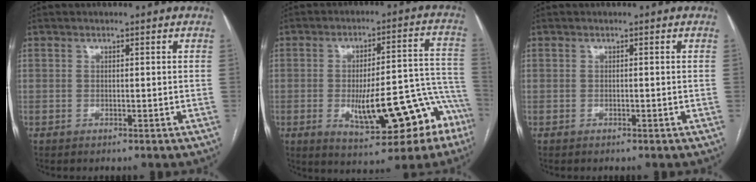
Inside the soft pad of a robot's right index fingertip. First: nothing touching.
{"total": 18.2, "force": [-7.6, 5.7, 15.5], "torque": [-0.139, 0.042, -0.085]}
{"total": 0.0}